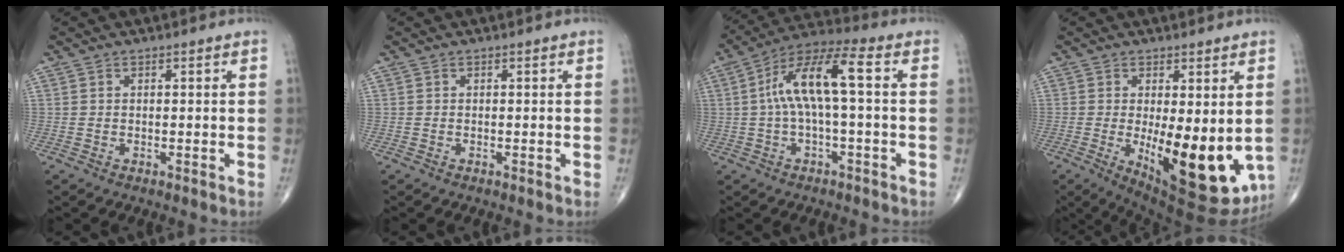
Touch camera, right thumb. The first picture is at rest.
{"total": 0.0}
{"total": 11.6, "force": [0.7, 3.0, 11.2], "torque": [-0.231, 0.044, 0.009]}
{"total": 16.0, "force": [-1.9, 6.0, 14.7], "torque": [-0.209, -0.036, -0.008]}